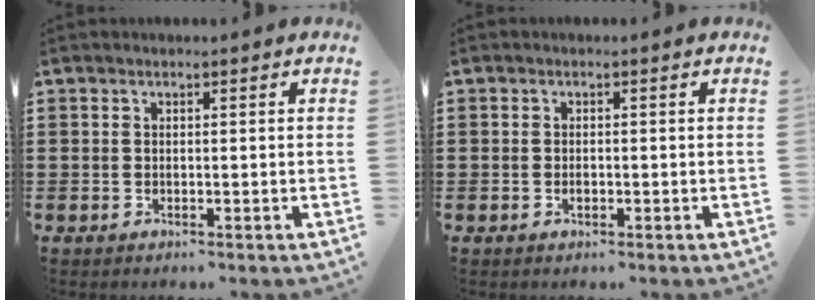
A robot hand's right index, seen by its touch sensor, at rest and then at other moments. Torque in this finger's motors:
{"motor_torque": [2.14, 0.00, 0.01, 0.00]}